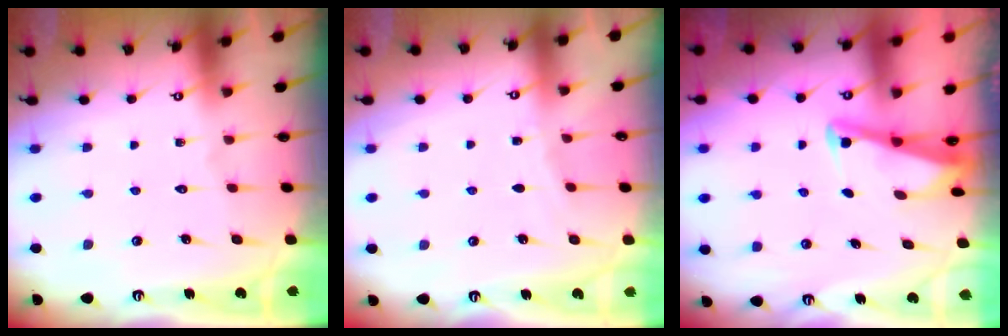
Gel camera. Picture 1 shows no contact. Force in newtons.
{"total": 1.8, "press": 1.8, "slide": 0.3}
{"total": 2.7, "press": 2.7, "slide": 0.3}